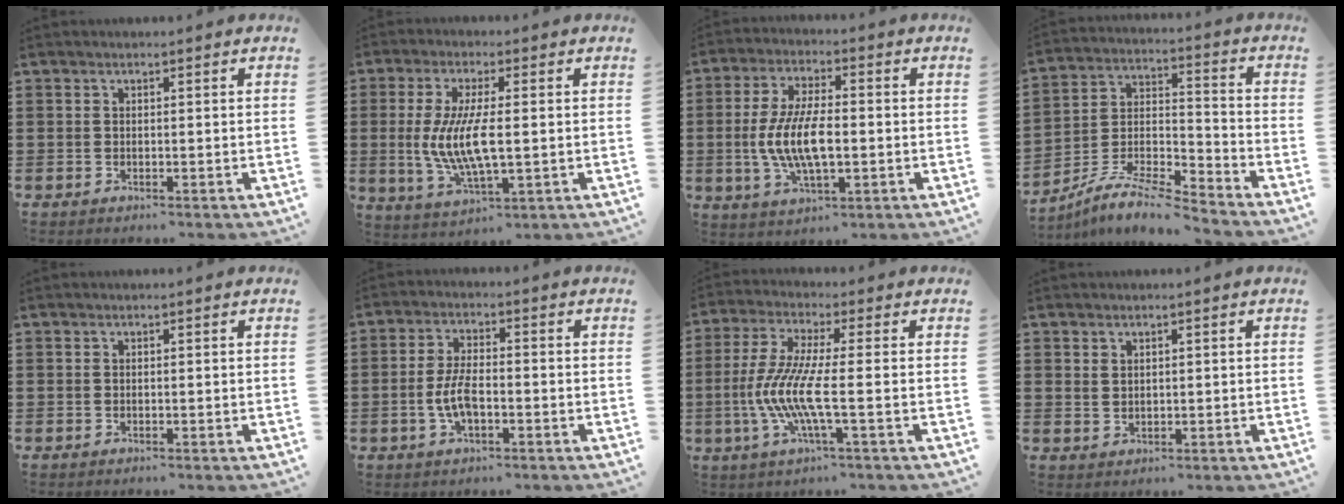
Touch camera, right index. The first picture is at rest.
{"total": 8.7, "force": [-0.1, 2.7, 8.3], "torque": [-0.177, -0.009, -0.008]}
{"total": 9.7, "force": [-1.2, 3.8, 8.8], "torque": [-0.194, -0.007, -0.028]}
{"total": 8.5, "force": [-7.9, 0.7, 2.9], "torque": [-0.060, 0.007, -0.159]}
{"total": 0.0}
{"total": 5.6, "force": [-1.3, 2.4, 4.9], "torque": [-0.113, -0.001, -0.030]}
{"total": 9.1, "force": [-2.2, 0.9, 8.8], "torque": [-0.208, -0.025, -0.055]}
{"total": 1.4, "force": [1.2, 0.7, 0.2], "torque": [-0.006, 0.002, 0.024]}